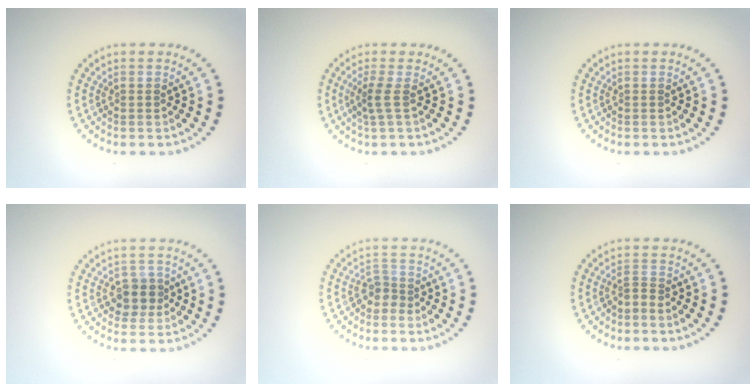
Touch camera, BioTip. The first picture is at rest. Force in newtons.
{"total": 1.7, "press": 1.1, "slide": 1.3}
{"total": 0.0}
{"total": 2.4, "press": 2.2, "slide": 1.0}
{"total": 1.8, "press": 1.1, "slide": 1.3}
{"total": 0.9, "press": 0.3, "slide": 0.9}